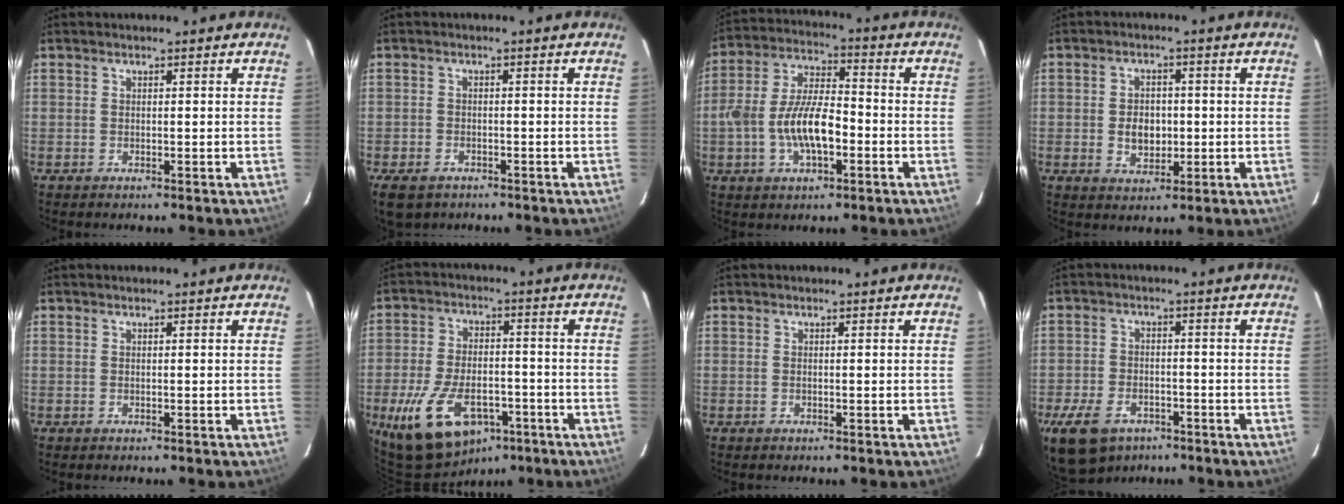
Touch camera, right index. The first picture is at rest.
{"total": 7.3, "force": [-4.6, 4.6, 3.3], "torque": [-0.088, -0.017, -0.077]}
{"total": 11.7, "force": [-3.1, 4.9, 10.1], "torque": [-0.203, 0.010, -0.055]}
{"total": 5.3, "force": [-0.3, 3.9, 3.5], "torque": [-0.064, 0.006, 0.001]}
{"total": 0.0}
{"total": 16.3, "force": [-8.5, 9.0, 10.6], "torque": [-0.216, -0.010, -0.132]}
{"total": 0.0}
{"total": 12.8, "force": [-8.1, 7.7, 6.2], "torque": [-0.159, -0.009, -0.132]}